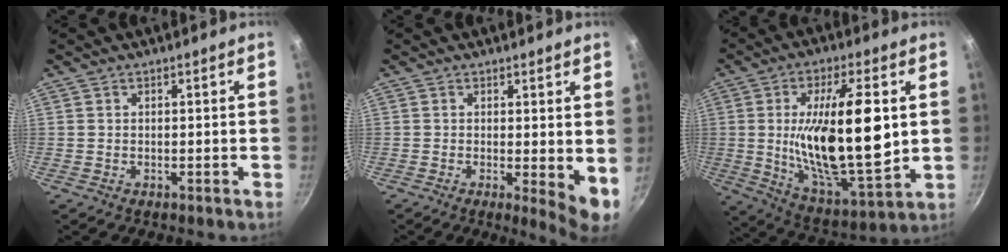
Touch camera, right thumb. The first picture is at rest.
{"total": 5.9, "force": [0.3, 1.6, 5.7], "torque": [-0.075, -0.019, 0.004]}
{"total": 22.6, "force": [2.0, 8.0, 21.0], "torque": [-0.350, -0.023, 0.041]}